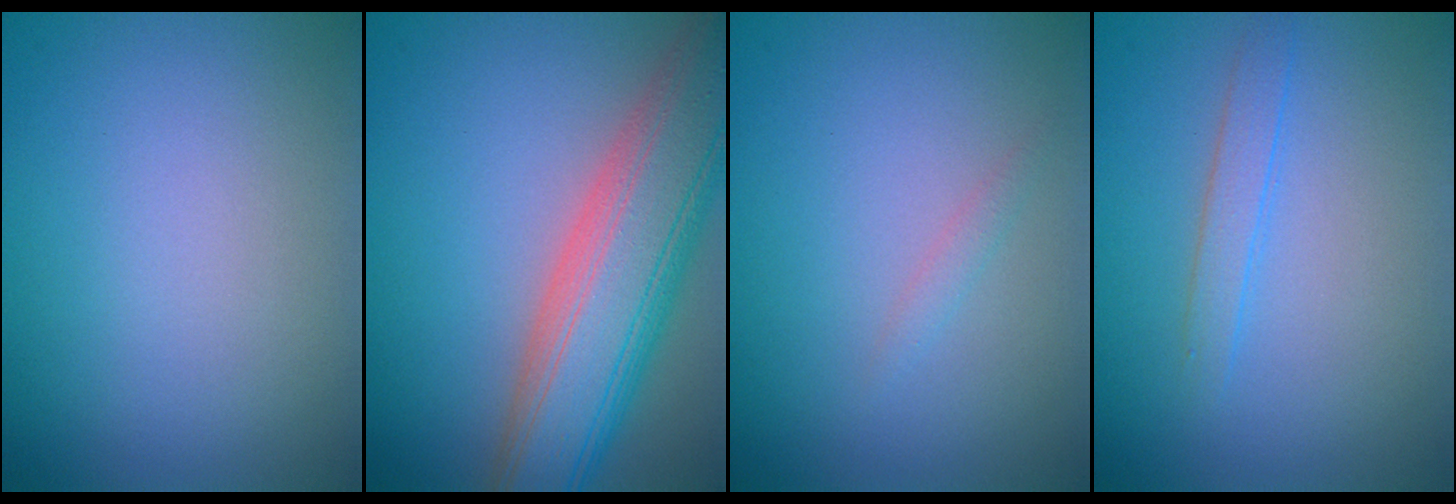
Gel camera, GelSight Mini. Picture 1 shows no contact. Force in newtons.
{"total": 10.8, "press": 10.7, "slide": 0.6}
{"total": 0.7, "press": 0.7, "slide": 0.1}
{"total": 1.5, "press": 1.5, "slide": 0.0}